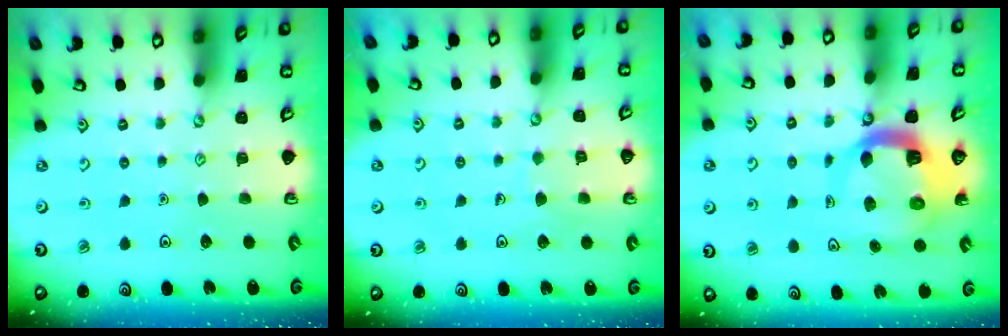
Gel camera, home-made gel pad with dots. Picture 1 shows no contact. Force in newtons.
{"total": 5.1, "press": 5.1, "slide": 0.5}
{"total": 9.6, "press": 9.6, "slide": 1.3}